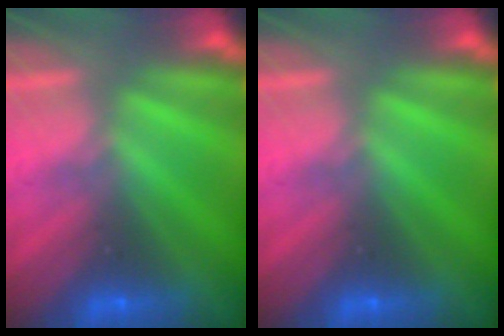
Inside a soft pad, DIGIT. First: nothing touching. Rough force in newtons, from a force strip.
{"total": 0.0}